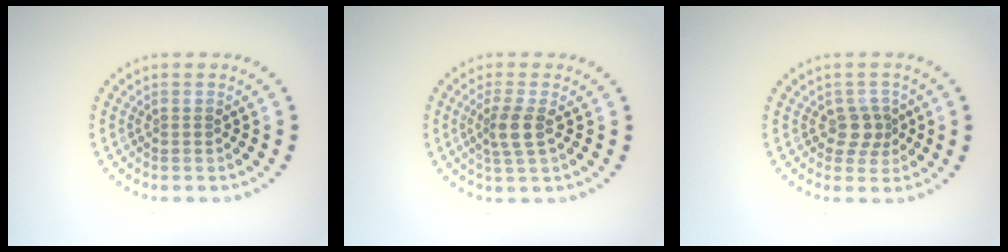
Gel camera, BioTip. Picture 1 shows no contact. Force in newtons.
{"total": 2.4, "press": 1.9, "slide": 1.4}
{"total": 2.1, "press": 1.7, "slide": 1.3}